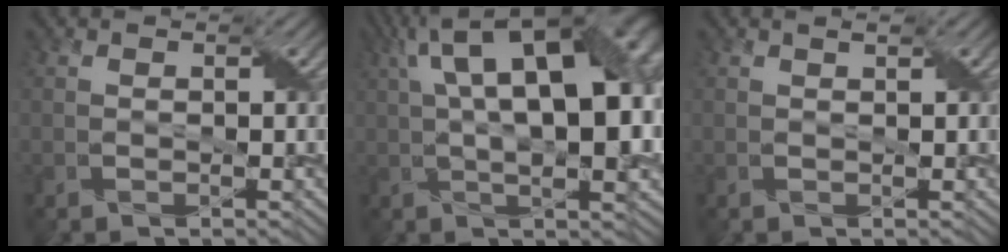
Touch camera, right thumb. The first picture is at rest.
{"total": 18.7, "force": [4.3, 8.0, 16.3], "torque": [-0.244, 0.058, 0.049]}
{"total": 0.5, "force": [0.4, -0.1, 0.4], "torque": [-0.013, 0.000, 0.008]}